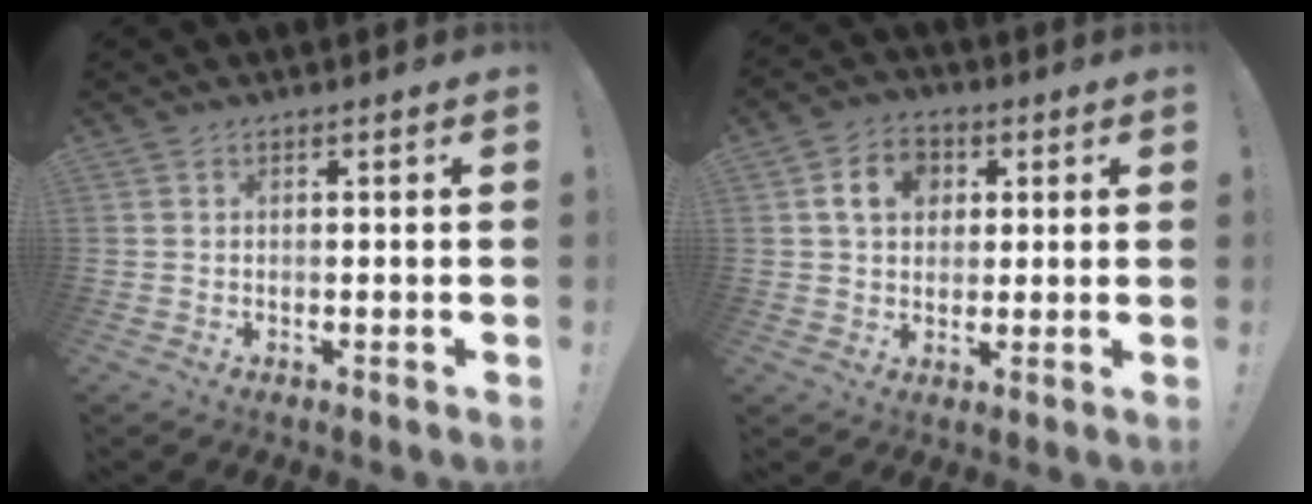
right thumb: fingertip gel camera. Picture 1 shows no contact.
{"total": 9.8, "force": [2.8, 7.8, 5.2], "torque": [-0.076, 0.005, 0.054]}